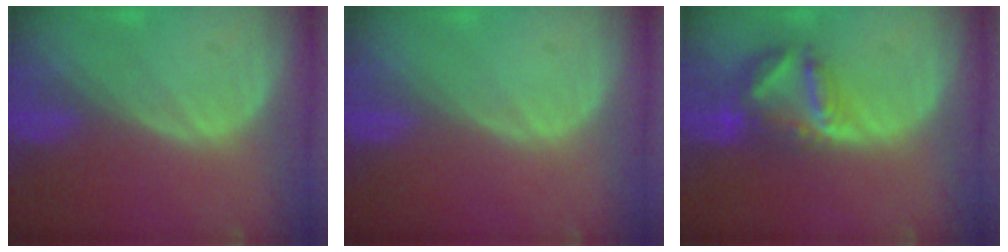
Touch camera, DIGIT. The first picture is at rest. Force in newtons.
{"total": 0.0}
{"total": 7.1, "press": 6.4, "slide": 3.2}